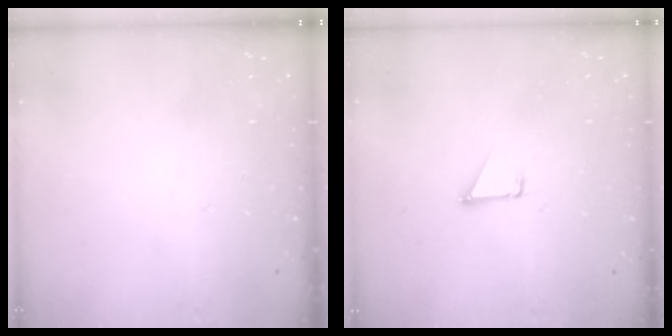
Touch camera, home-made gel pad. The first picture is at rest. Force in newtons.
{"total": 1.5, "press": 1.5, "slide": 0.1}